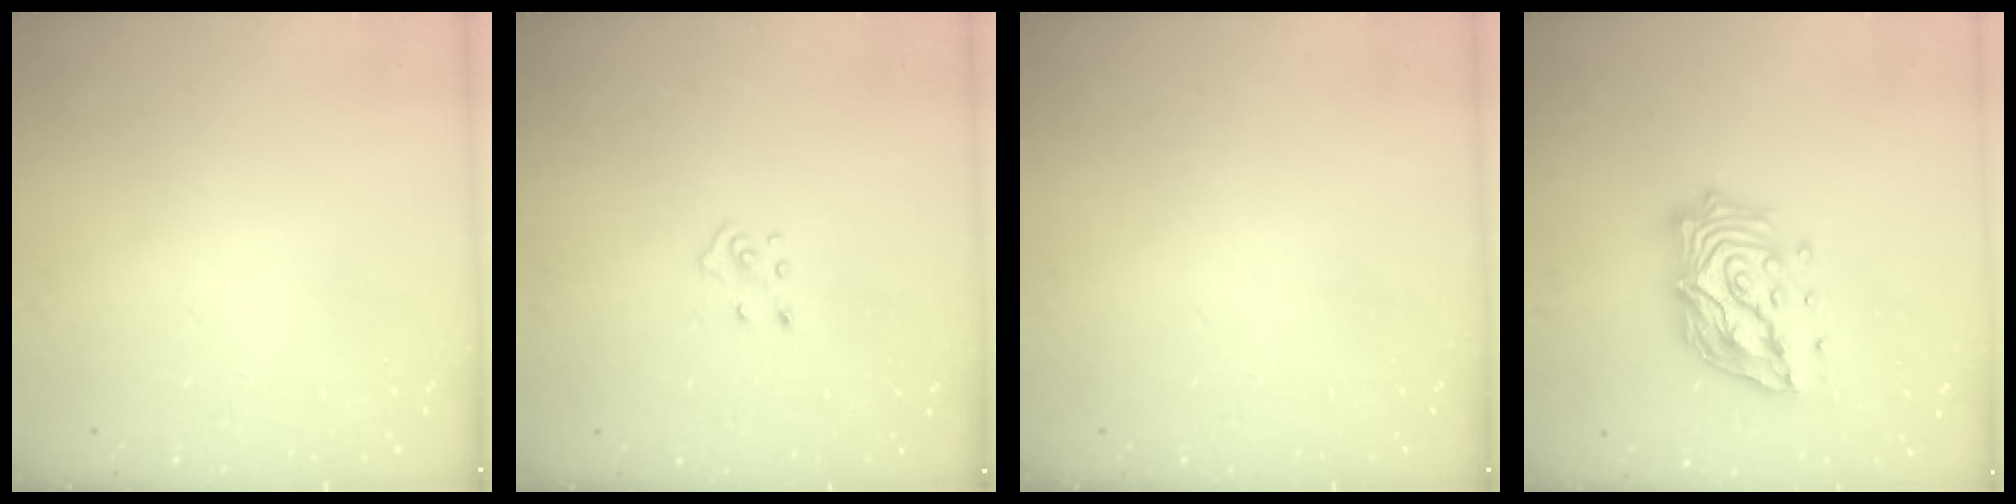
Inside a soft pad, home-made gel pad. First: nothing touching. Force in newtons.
{"total": 2.7, "press": 2.7, "slide": 0.2}
{"total": 0.0}
{"total": 18.1, "press": 17.9, "slide": 2.6}